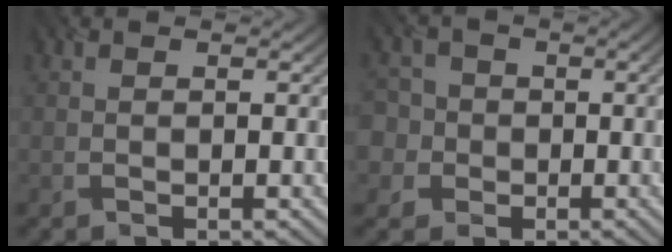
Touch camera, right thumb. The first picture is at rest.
{"total": 5.4, "force": [-0.8, 5.3, 1.0], "torque": [-0.040, 0.011, -0.043]}